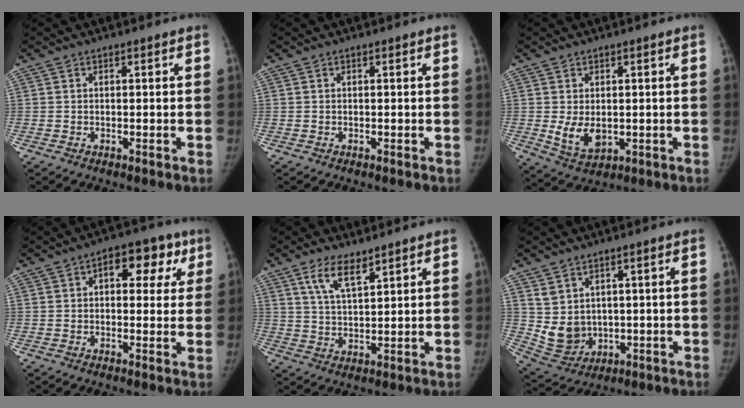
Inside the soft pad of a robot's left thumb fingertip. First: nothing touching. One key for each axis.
{"total": 0.0}
{"total": 5.9, "fx": -0.4, "fy": 4.0, "fz": 4.3, "tx": -0.064, "ty": -0.015, "tz": 0.008}
{"total": 10.0, "fx": 3.6, "fy": 6.1, "fz": 7.1, "tx": -0.046, "ty": 0.012, "tz": 0.040}
{"total": 6.3, "fx": 4.2, "fy": 2.1, "fz": 4.2, "tx": -0.069, "ty": -0.023, "tz": 0.083}
{"total": 7.2, "fx": 1.3, "fy": 6.1, "fz": 3.7, "tx": -0.052, "ty": -0.013, "tz": 0.053}